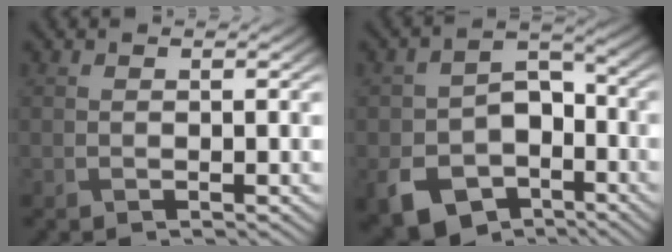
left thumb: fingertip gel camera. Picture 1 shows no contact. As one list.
[{"total": 11.7, "force": [-5.5, 7.7, 6.8], "torque": [-0.136, -0.038, -0.095]}]